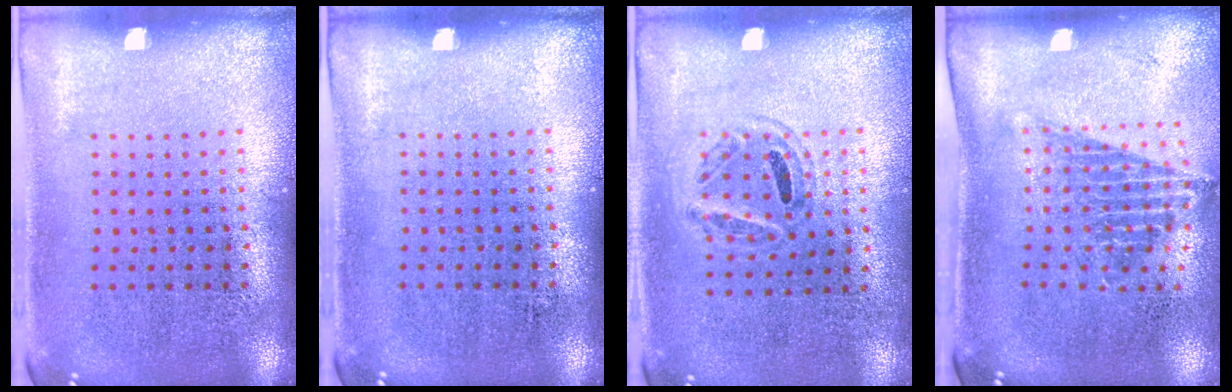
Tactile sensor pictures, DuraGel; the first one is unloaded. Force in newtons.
{"total": 0.0}
{"total": 1.0, "press": 0.8, "slide": 0.6}
{"total": 1.4, "press": 1.1, "slide": 0.9}